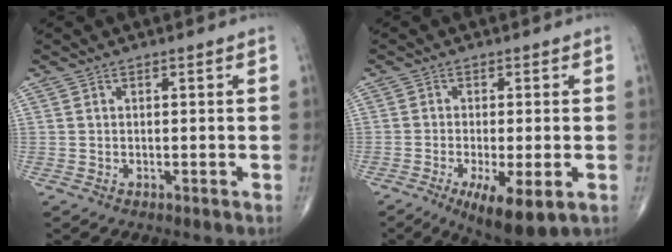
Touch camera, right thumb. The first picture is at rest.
{"total": 9.3, "force": [-3.8, 2.6, 8.1], "torque": [-0.132, -0.018, -0.056]}